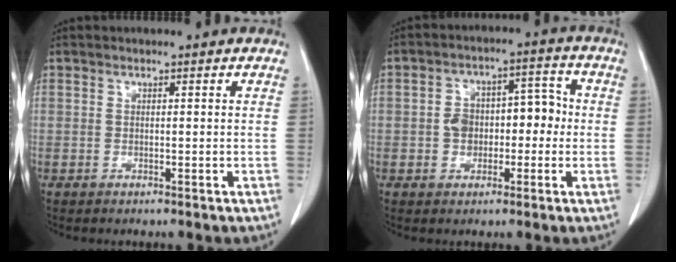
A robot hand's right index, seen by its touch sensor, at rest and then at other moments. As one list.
[{"total": 7.1, "force": [-0.8, 4.9, 5.0], "torque": [-0.077, 0.044, -0.008]}]